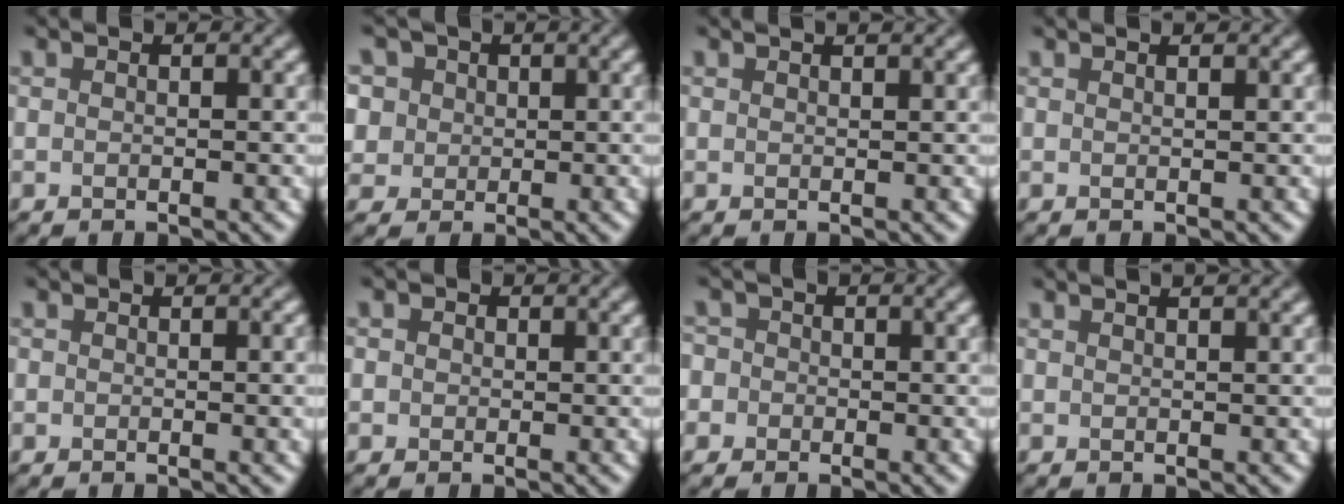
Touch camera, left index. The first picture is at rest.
{"total": 7.4, "force": [3.6, 5.7, 3.0], "torque": [-0.066, 0.020, 0.037]}
{"total": 1.4, "force": [1.2, 0.4, 0.7], "torque": [-0.007, 0.000, 0.009]}
{"total": 1.0, "force": [0.8, 0.3, 0.5], "torque": [-0.001, 0.000, 0.006]}
{"total": 2.2, "force": [0.0, 1.5, 1.6], "torque": [-0.006, -0.002, -0.002]}
{"total": 2.1, "force": [0.9, 1.8, 0.8], "torque": [-0.005, 0.011, -0.003]}
{"total": 3.8, "force": [0.3, 3.6, 1.3], "torque": [-0.009, 0.030, -0.031]}
{"total": 1.7, "force": [1.3, 0.5, 1.0], "torque": [-0.007, 0.004, 0.006]}